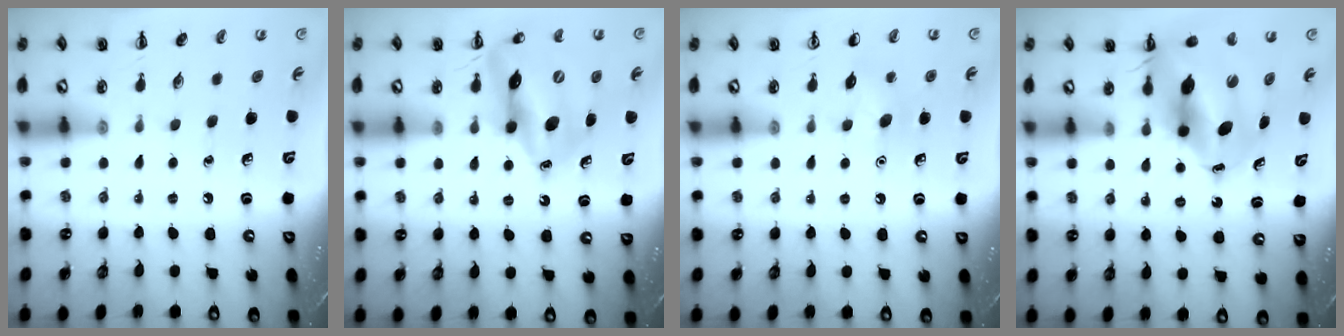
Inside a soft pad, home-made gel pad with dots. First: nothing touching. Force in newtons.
{"total": 15.8, "press": 15.0, "slide": 4.9}
{"total": 5.7, "press": 5.4, "slide": 1.6}
{"total": 13.7, "press": 13.1, "slide": 3.9}